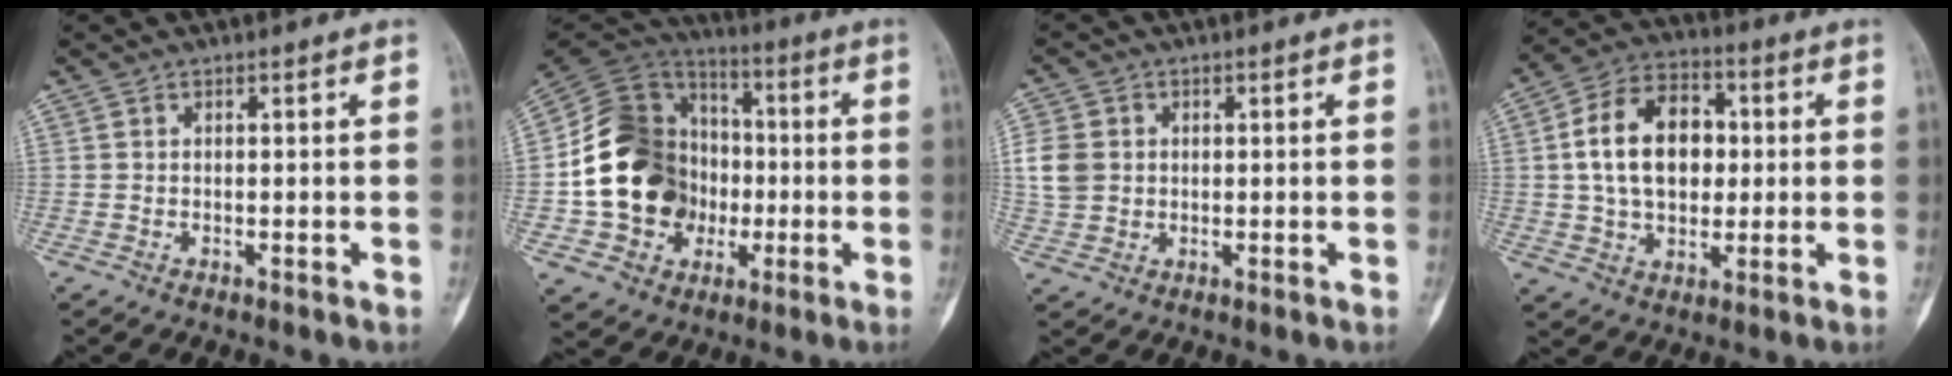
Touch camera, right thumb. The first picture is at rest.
{"total": 20.9, "force": [-2.2, 17.4, 11.5], "torque": [-0.174, 0.034, -0.032]}
{"total": 6.3, "force": [0.8, 5.3, 3.2], "torque": [-0.056, 0.003, 0.017]}
{"total": 15.7, "force": [1.7, 10.7, 11.3], "torque": [-0.167, 0.017, 0.026]}